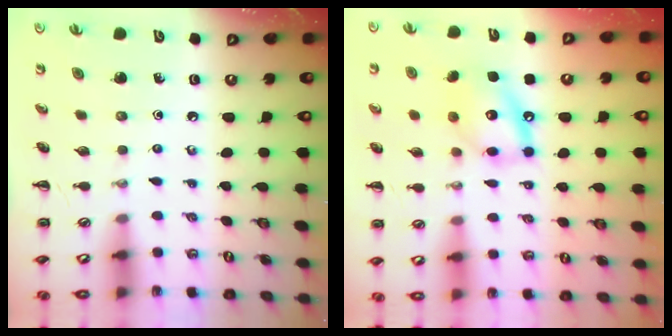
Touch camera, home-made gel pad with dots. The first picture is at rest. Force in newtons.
{"total": 13.8, "press": 13.7, "slide": 1.9}